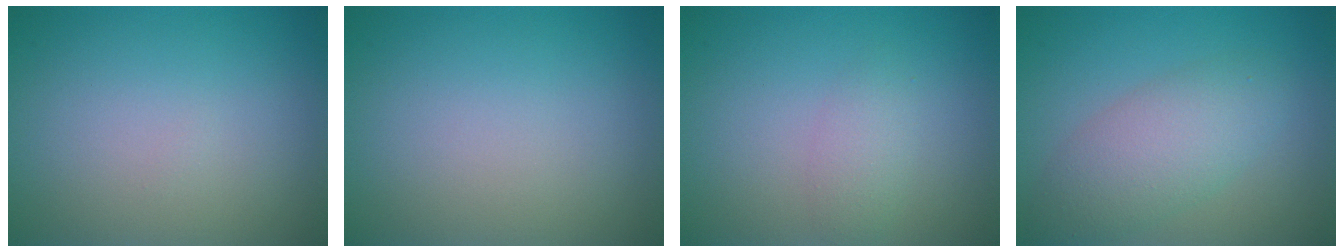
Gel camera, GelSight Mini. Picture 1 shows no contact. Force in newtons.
{"total": 0.0}
{"total": 1.6, "press": 1.6, "slide": 0.0}
{"total": 4.4, "press": 4.4, "slide": 0.2}